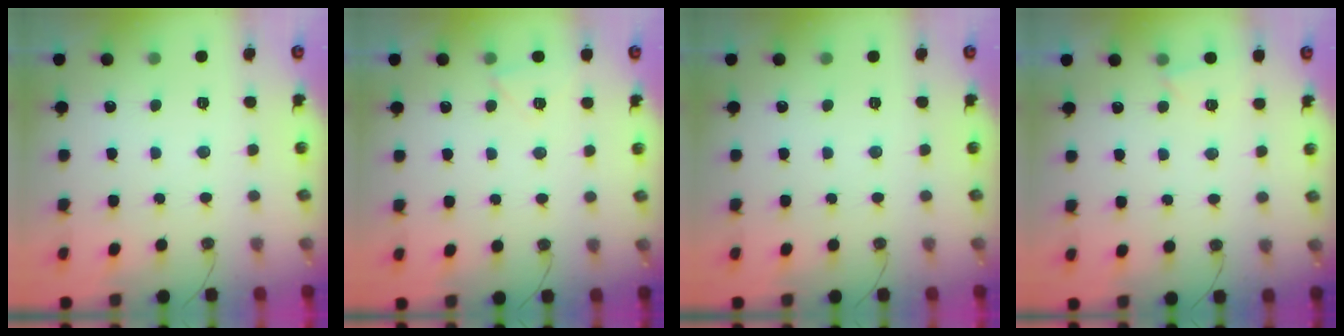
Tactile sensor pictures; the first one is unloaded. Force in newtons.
{"total": 4.0, "press": 4.0, "slide": 0.3}
{"total": 0.0}
{"total": 2.0, "press": 1.9, "slide": 0.3}